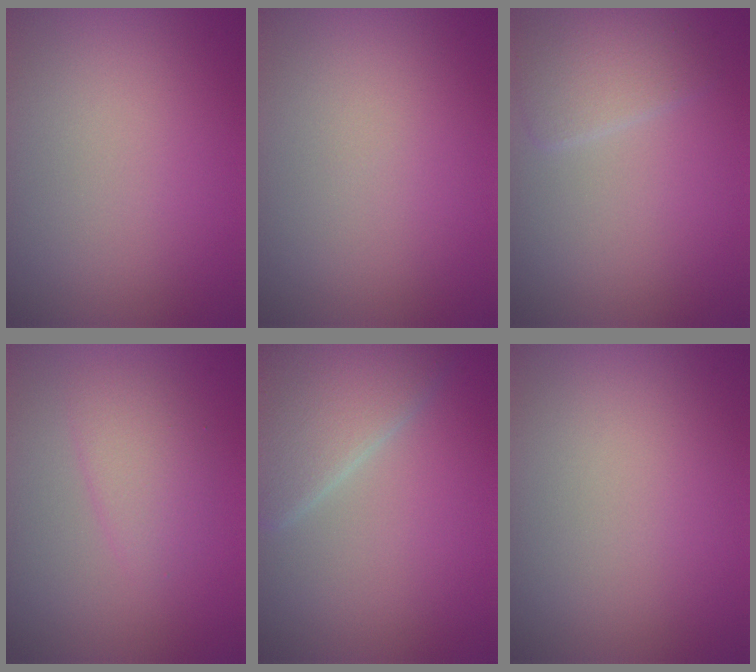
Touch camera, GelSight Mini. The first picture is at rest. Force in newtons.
{"total": 0.0}
{"total": 2.4, "press": 2.4, "slide": 0.0}
{"total": 2.1, "press": 2.1, "slide": 0.1}
{"total": 5.1, "press": 5.1, "slide": 0.4}
{"total": 0.0}